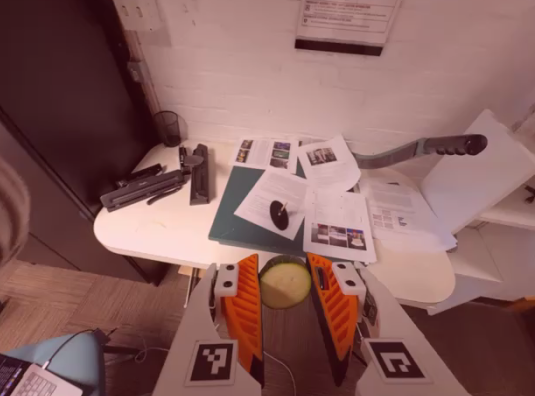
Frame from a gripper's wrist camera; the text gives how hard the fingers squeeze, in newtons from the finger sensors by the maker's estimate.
{"total": 9.7, "left": 10.3, "right": 9.0}